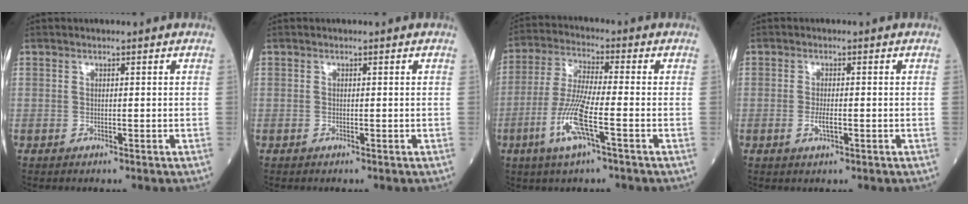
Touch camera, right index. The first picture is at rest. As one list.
[{"total": 0.0}, {"total": 9.6, "force": [-3.7, 0.4, 8.9], "torque": [-0.186, -0.010, -0.077]}, {"total": 2.2, "force": [-0.6, 0.6, 2.1], "torque": [-0.042, -0.001, -0.008]}]